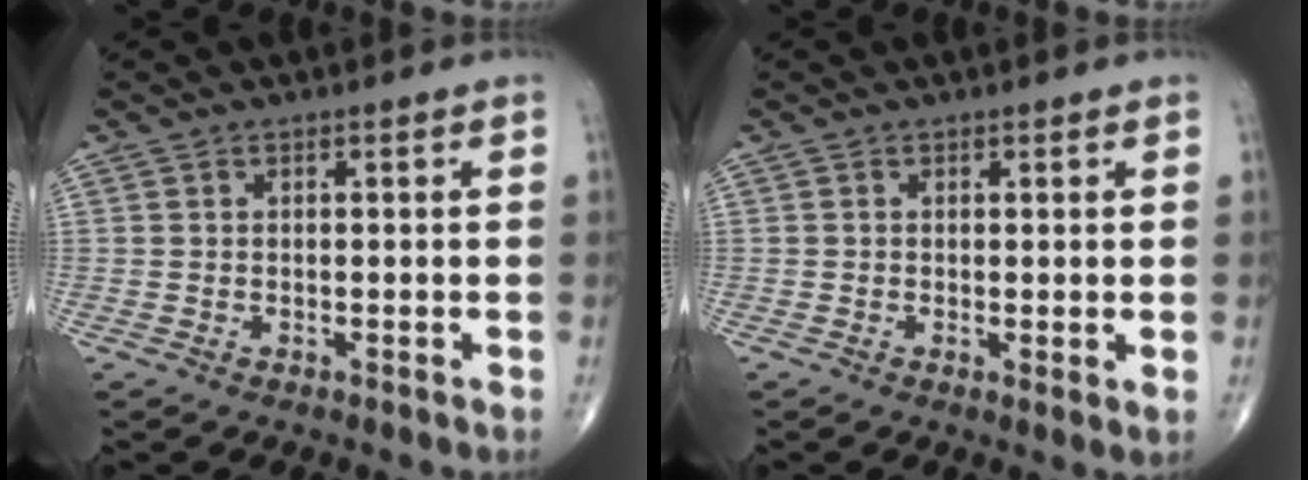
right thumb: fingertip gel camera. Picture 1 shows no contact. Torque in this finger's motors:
{"motor_torque": [-0.23, 0.16, 0.09, 0.05, -0.01]}